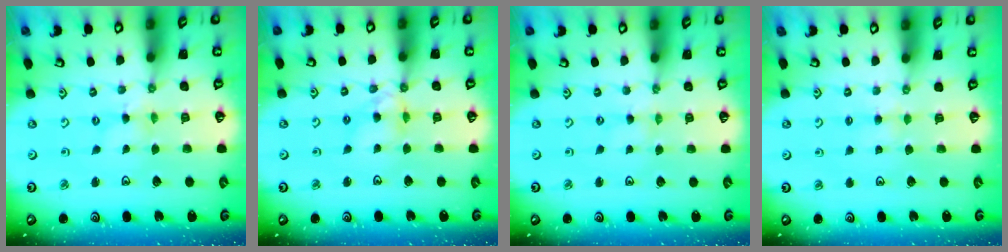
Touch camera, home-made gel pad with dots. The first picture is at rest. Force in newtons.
{"total": 7.9, "press": 7.9, "slide": 0.6}
{"total": 0.6, "press": 0.6, "slide": 0.1}
{"total": 3.6, "press": 3.5, "slide": 0.6}